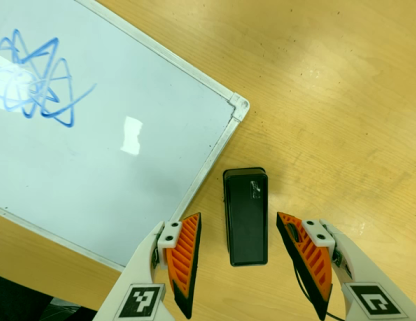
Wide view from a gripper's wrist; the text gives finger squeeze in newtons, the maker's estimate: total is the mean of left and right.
{"total": 0.0}